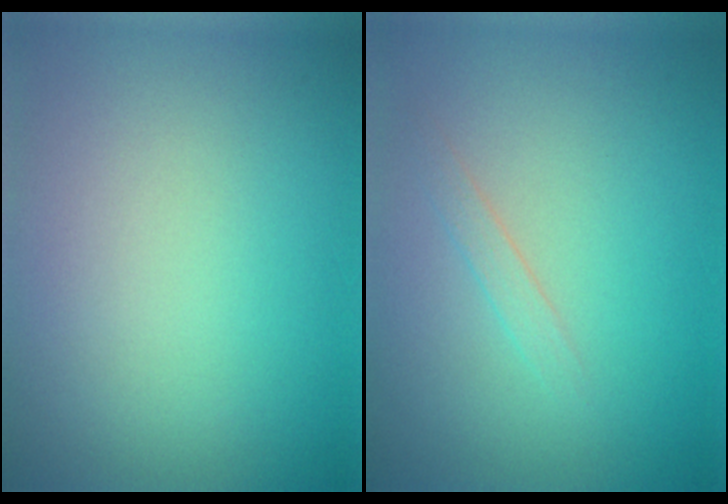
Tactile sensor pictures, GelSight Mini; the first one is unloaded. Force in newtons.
{"total": 0.9, "press": 0.9, "slide": 0.1}